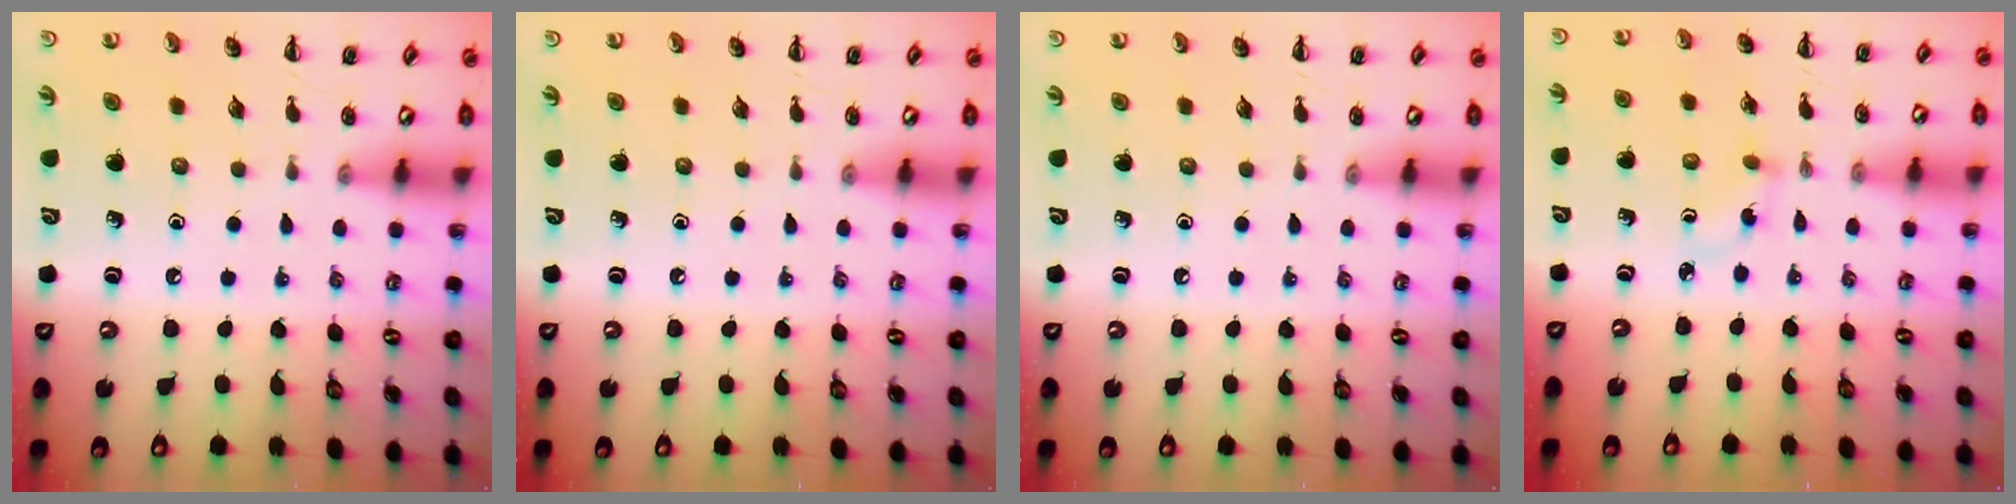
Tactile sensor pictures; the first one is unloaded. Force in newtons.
{"total": 0.0}
{"total": 0.0}
{"total": 2.4, "press": 2.2, "slide": 0.9}